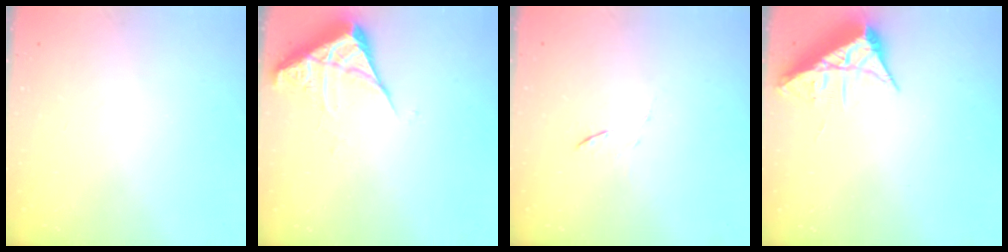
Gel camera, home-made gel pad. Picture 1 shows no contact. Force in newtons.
{"total": 5.4, "press": 5.3, "slide": 0.6}
{"total": 5.5, "press": 5.4, "slide": 0.7}
{"total": 8.4, "press": 8.4, "slide": 0.5}